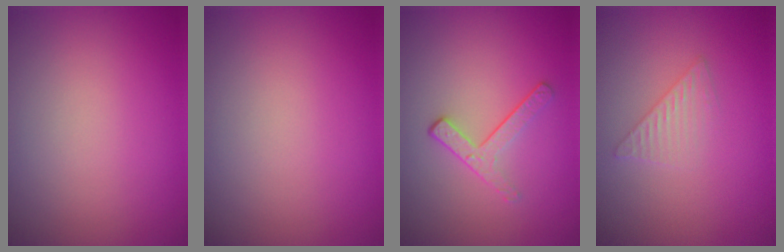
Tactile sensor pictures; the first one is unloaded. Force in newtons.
{"total": 0.0}
{"total": 2.0, "press": 1.4, "slide": 1.5}
{"total": 1.6, "press": 1.6, "slide": 0.1}